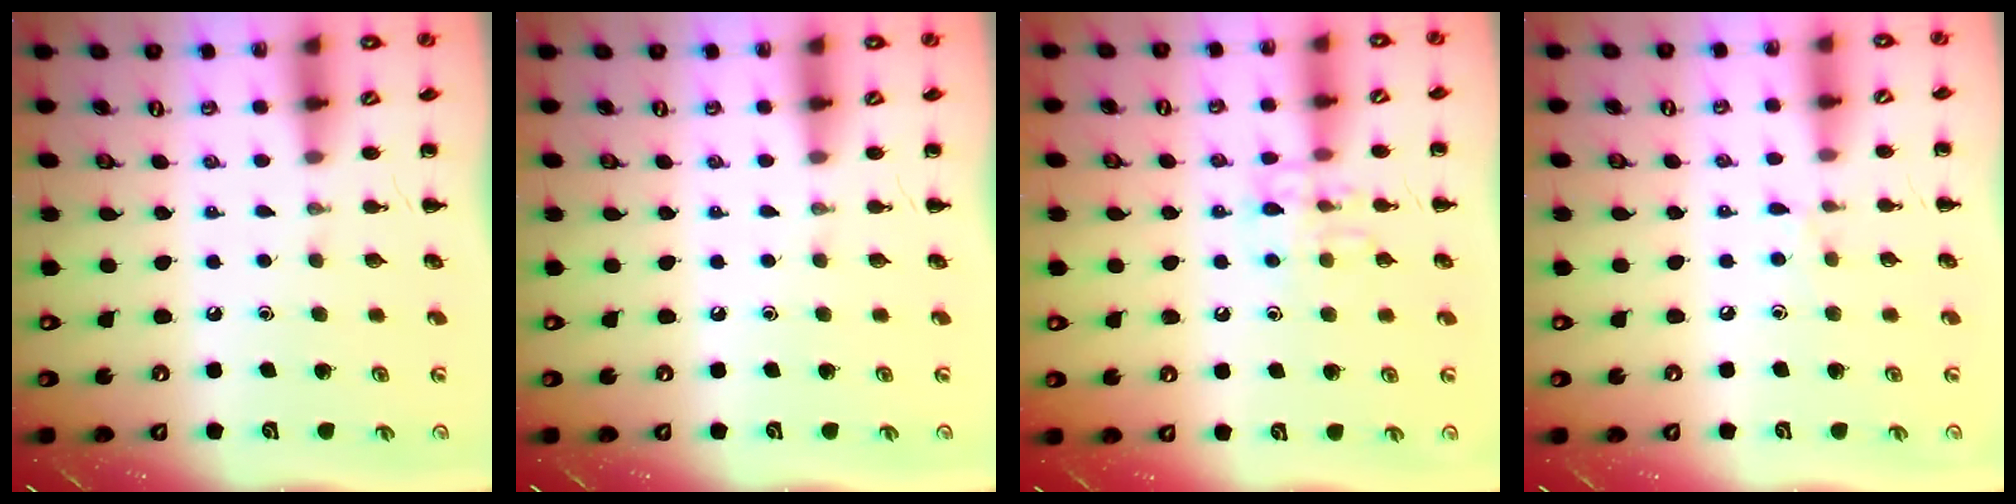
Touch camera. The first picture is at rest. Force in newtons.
{"total": 0.0}
{"total": 8.7, "press": 8.7, "slide": 0.7}
{"total": 5.0, "press": 4.7, "slide": 1.9}